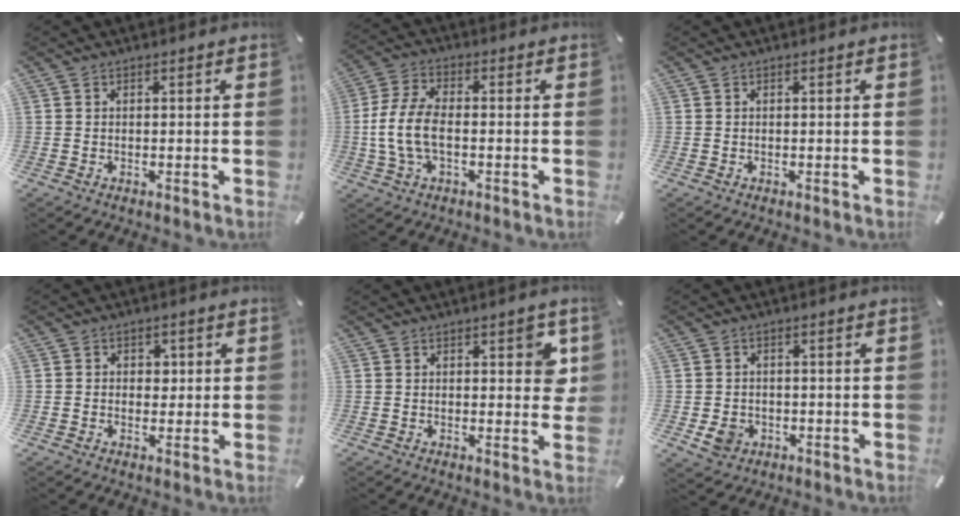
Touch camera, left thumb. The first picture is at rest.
{"total": 9.4, "force": [-1.7, 4.9, 7.9], "torque": [-0.176, -0.004, -0.032]}
{"total": 0.0}
{"total": 2.9, "force": [-0.4, 2.5, 1.5], "torque": [-0.022, 0.004, -0.012]}
{"total": 5.4, "force": [1.7, 2.7, 4.4], "torque": [-0.049, -0.008, 0.022]}
{"total": 5.2, "force": [-1.6, 4.5, 2.2], "torque": [-0.048, 0.001, -0.029]}